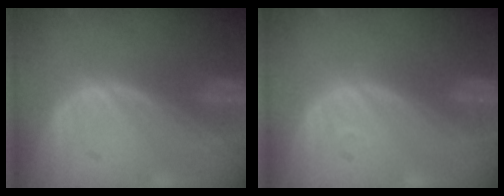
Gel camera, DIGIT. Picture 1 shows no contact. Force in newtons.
{"total": 0.5, "press": 0.4, "slide": 0.3}